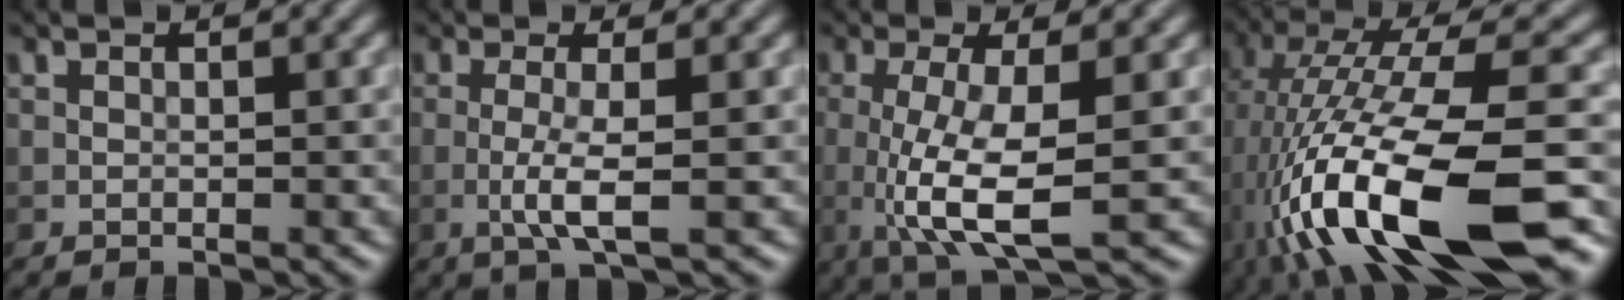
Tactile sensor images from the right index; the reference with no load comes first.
{"total": 3.0, "force": [-0.8, 0.3, 2.9], "torque": [-0.061, -0.002, -0.022]}
{"total": 6.6, "force": [-0.7, 1.8, 6.3], "torque": [-0.127, -0.014, -0.008]}
{"total": 16.3, "force": [-6.2, 5.2, 14.1], "torque": [-0.251, 0.015, -0.103]}